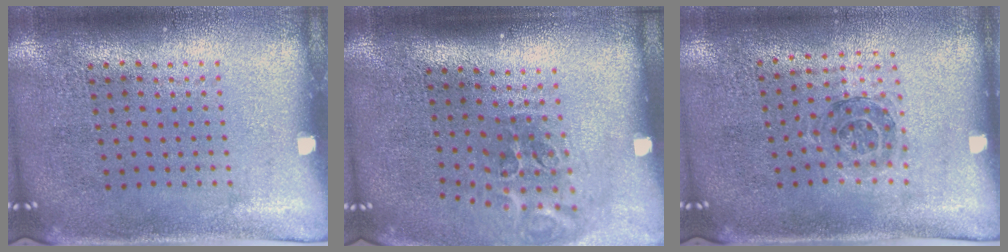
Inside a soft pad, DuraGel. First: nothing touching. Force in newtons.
{"total": 2.0, "press": 1.2, "slide": 1.7}
{"total": 1.0, "press": 1.0, "slide": 0.1}